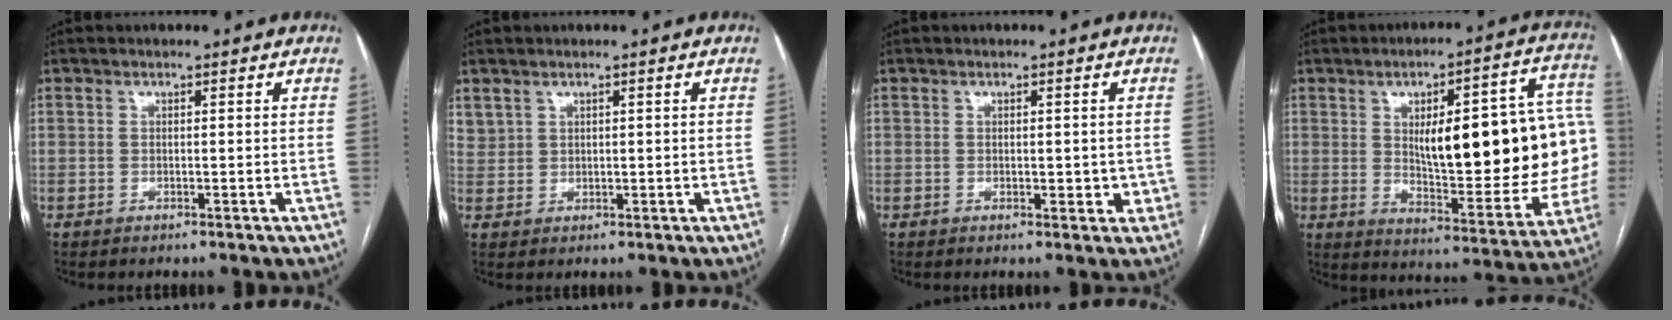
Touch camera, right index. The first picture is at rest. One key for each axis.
{"total": 2.3, "fx": 1.6, "fy": 1.6, "fz": 0.4, "tx": -0.005, "ty": 0.011, "tz": 0.037}
{"total": 2.9, "fx": -0.3, "fy": 1.6, "fz": 2.3, "tx": -0.020, "ty": 0.003, "tz": 0.001}
{"total": 26.5, "fx": 2.1, "fy": 7.3, "fz": 25.4, "tx": -0.265, "ty": 0.043, "tz": 0.048}